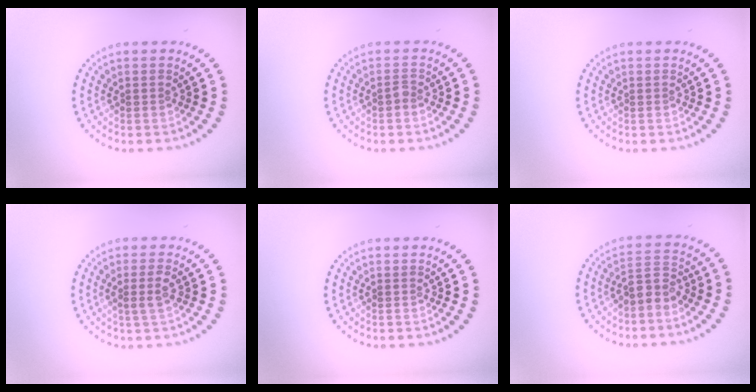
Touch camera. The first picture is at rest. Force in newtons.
{"total": 0.7, "press": 0.6, "slide": 0.5}
{"total": 0.0}
{"total": 1.5, "press": 1.3, "slide": 0.7}
{"total": 0.0}
{"total": 2.3, "press": 1.9, "slide": 1.3}